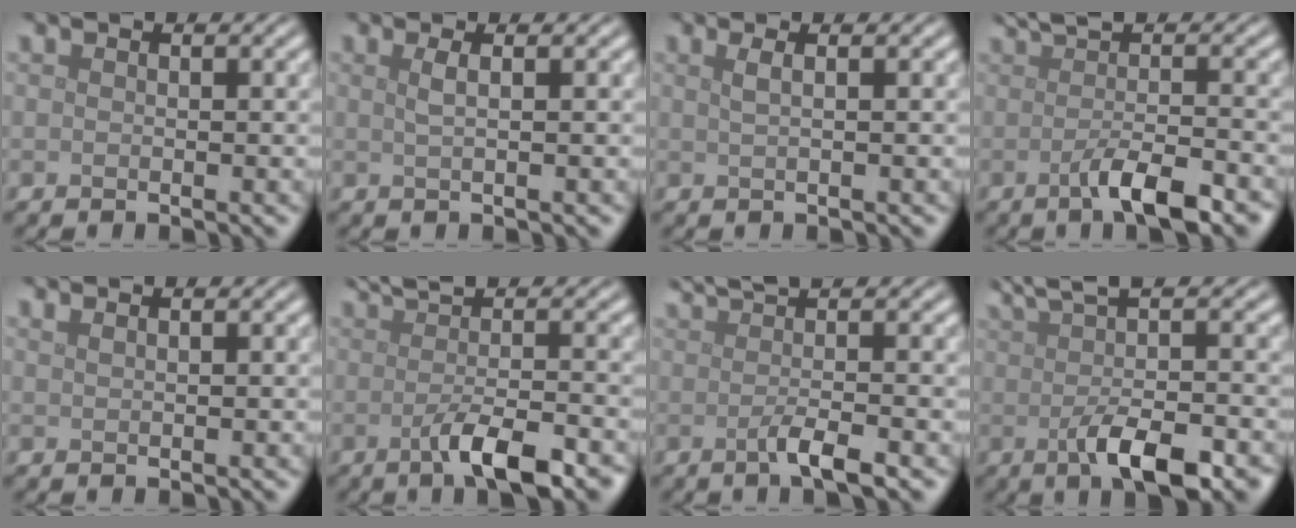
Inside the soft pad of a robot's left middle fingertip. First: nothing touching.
{"total": 1.6, "force": [0.4, 0.6, 1.5], "torque": [-0.022, 0.004, 0.002]}
{"total": 1.8, "force": [0.7, 0.8, 1.5], "torque": [-0.017, 0.002, -0.001]}
{"total": 6.0, "force": [-1.4, 1.7, 5.5], "torque": [-0.073, -0.005, -0.022]}
{"total": 0.8, "force": [0.6, 0.3, 0.4], "torque": [-0.005, 0.001, 0.009]}
{"total": 7.0, "force": [-1.4, 2.0, 6.5], "torque": [-0.082, -0.005, -0.023]}
{"total": 4.2, "force": [0.1, 1.0, 4.1], "torque": [-0.053, 0.006, 0.002]}
{"total": 8.3, "force": [-0.1, 2.6, 7.9], "torque": [-0.115, 0.001, -0.003]}